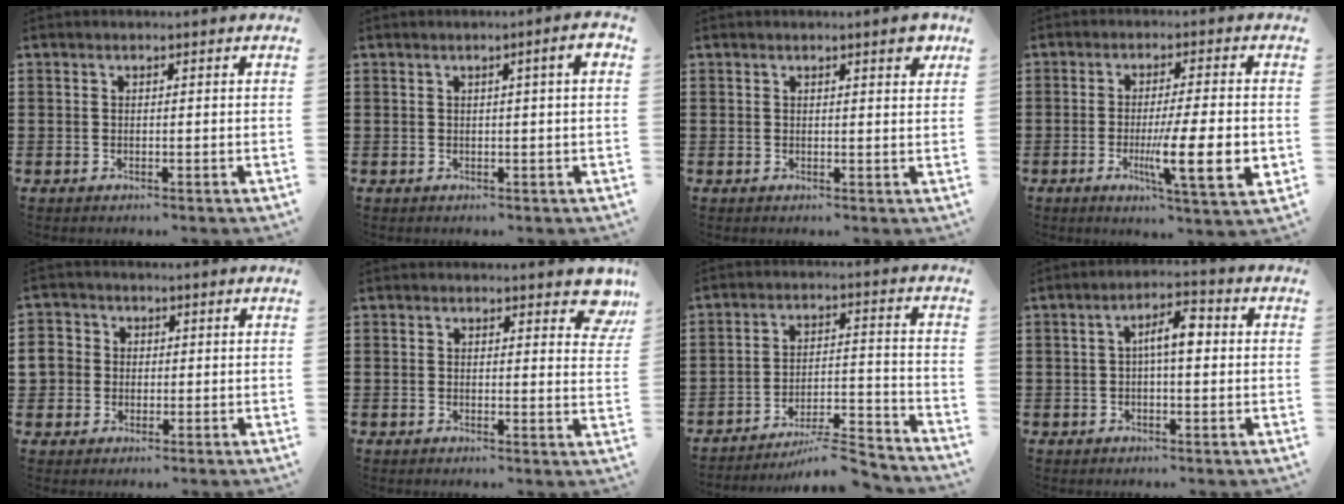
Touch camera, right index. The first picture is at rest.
{"total": 2.5, "force": [0.6, -0.1, 2.4], "torque": [-0.037, -0.005, 0.007]}
{"total": 2.2, "force": [1.5, 0.4, 1.6], "torque": [-0.018, -0.002, 0.021]}
{"total": 11.0, "force": [-2.1, 1.5, 10.7], "torque": [-0.181, -0.017, -0.035]}
{"total": 3.9, "force": [0.0, 3.8, 0.9], "torque": [-0.048, 0.007, -0.006]}
{"total": 3.3, "force": [2.5, 1.3, 1.8], "torque": [-0.012, -0.005, 0.039]}
{"total": 6.8, "force": [-6.3, 0.8, 2.5], "torque": [-0.035, 0.009, -0.121]}
{"total": 5.0, "force": [0.1, 1.5, 4.8], "torque": [-0.088, 0.013, -0.003]}